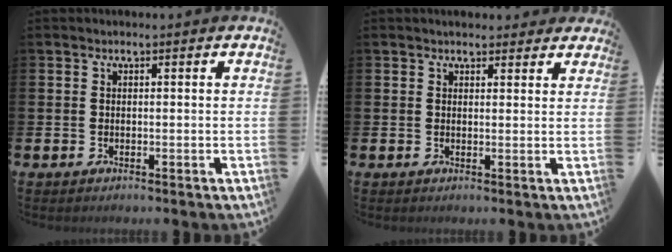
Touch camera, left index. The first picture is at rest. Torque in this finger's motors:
{"motor_torque": [1.09, -1.05, 0.53, 0.05]}